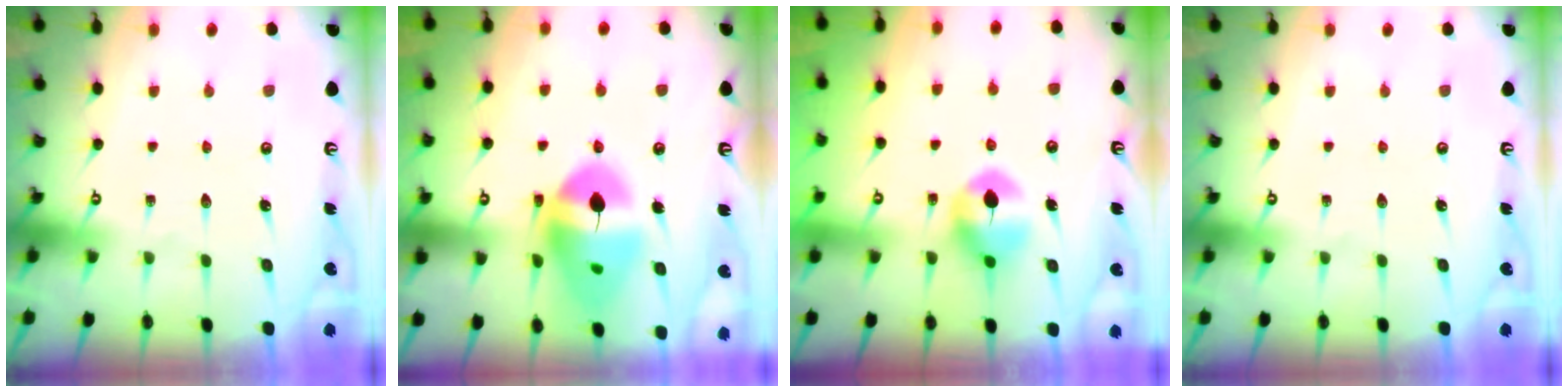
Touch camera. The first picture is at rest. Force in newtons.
{"total": 17.0, "press": 16.8, "slide": 2.1}
{"total": 8.3, "press": 8.3, "slide": 0.2}
{"total": 0.0}